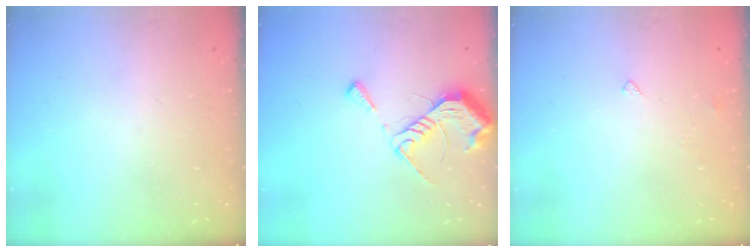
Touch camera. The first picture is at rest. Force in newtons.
{"total": 10.4, "press": 10.4, "slide": 0.8}
{"total": 2.4, "press": 2.4, "slide": 0.4}